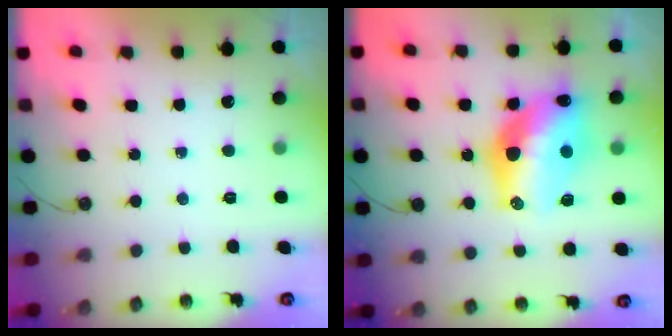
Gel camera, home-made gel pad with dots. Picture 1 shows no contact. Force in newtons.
{"total": 17.1, "press": 16.9, "slide": 2.7}